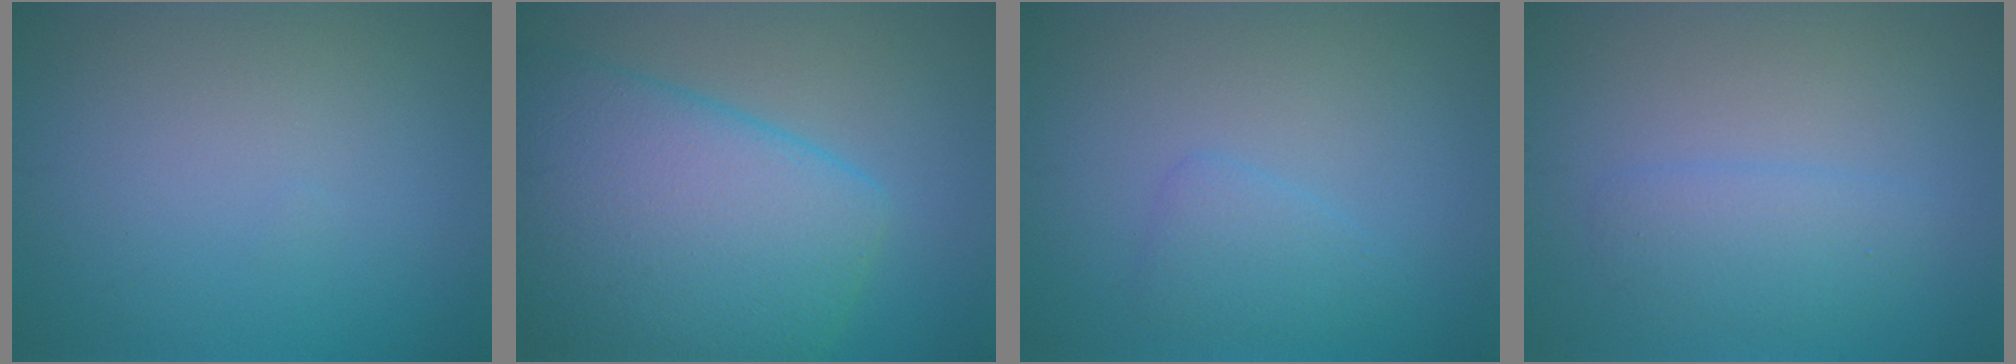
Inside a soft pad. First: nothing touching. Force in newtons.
{"total": 12.0, "press": 12.0, "slide": 0.5}
{"total": 1.8, "press": 1.8, "slide": 0.0}
{"total": 2.2, "press": 2.2, "slide": 0.1}